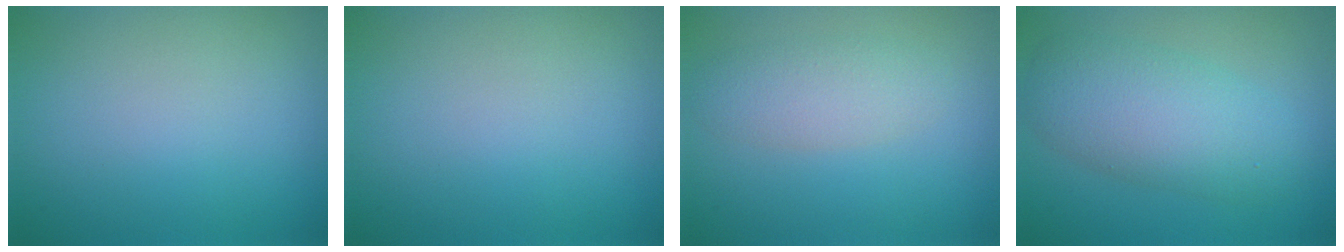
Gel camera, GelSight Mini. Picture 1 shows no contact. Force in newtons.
{"total": 0.0}
{"total": 2.8, "press": 2.8, "slide": 0.3}
{"total": 6.5, "press": 6.5, "slide": 0.3}